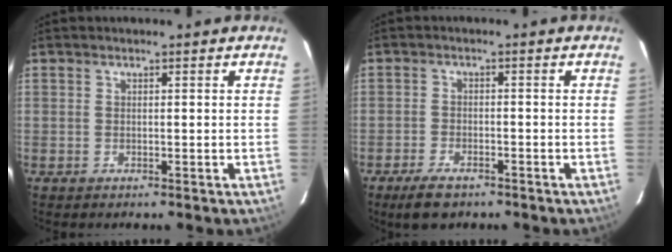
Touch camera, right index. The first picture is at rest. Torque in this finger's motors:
{"motor_torque": [0.53, -0.45, 0.09, 0.02]}